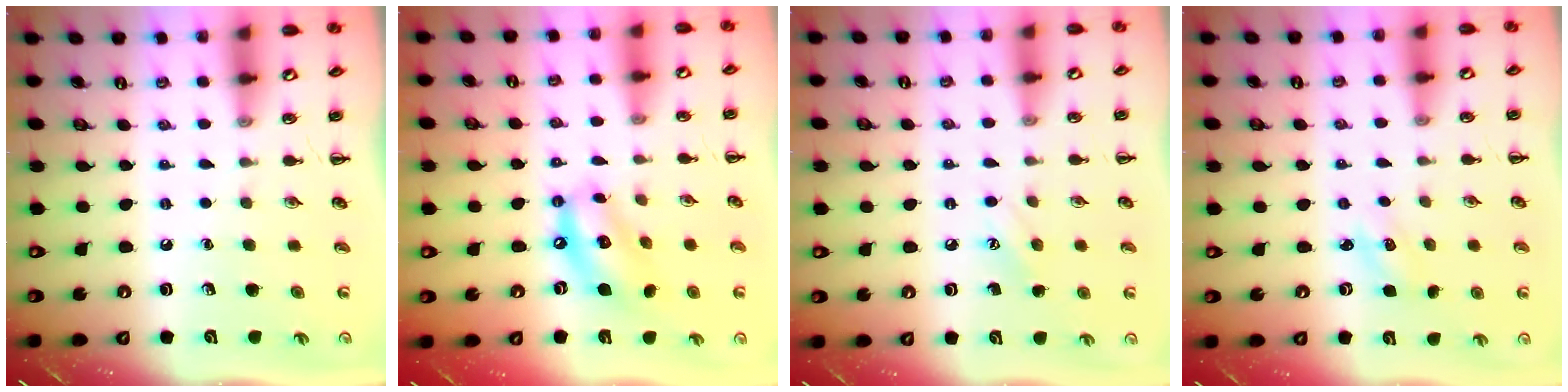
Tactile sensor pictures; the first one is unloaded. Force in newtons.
{"total": 11.1, "press": 10.8, "slide": 2.6}
{"total": 7.0, "press": 6.8, "slide": 1.5}
{"total": 2.1, "press": 2.0, "slide": 0.6}